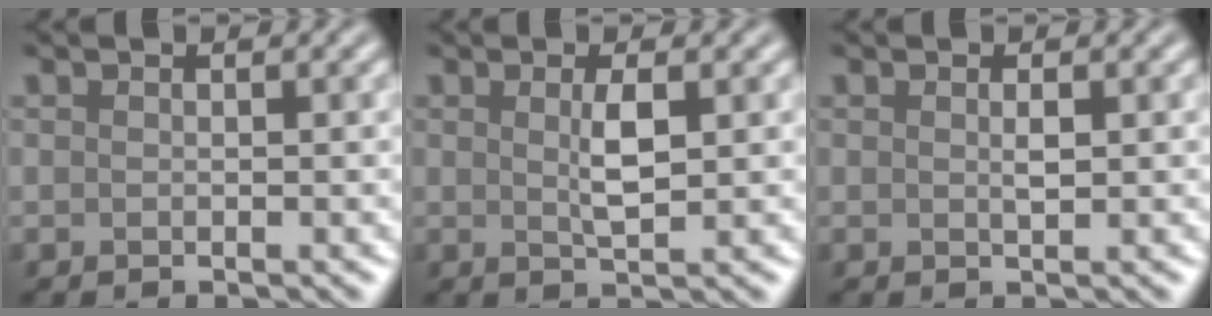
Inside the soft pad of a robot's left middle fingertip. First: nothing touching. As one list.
[{"total": 2.2, "force": [0.5, 0.5, 2.1], "torque": [-0.041, -0.001, 0.011]}, {"total": 0.9, "force": [0.2, 0.2, 0.8], "torque": [-0.016, 0.000, 0.004]}]